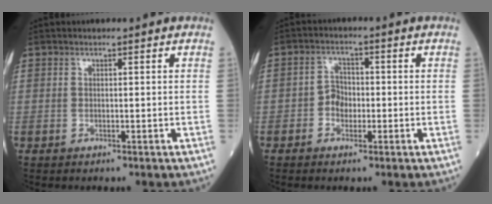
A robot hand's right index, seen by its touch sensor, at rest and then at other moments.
{"total": 2.7, "force": [-0.9, 1.9, 1.7], "torque": [-0.026, 0.007, -0.020]}